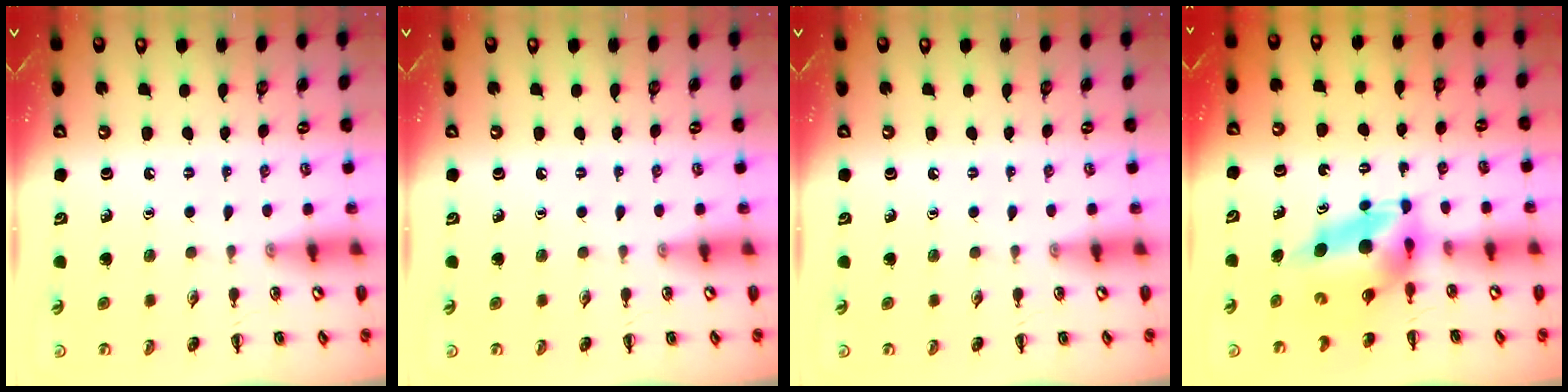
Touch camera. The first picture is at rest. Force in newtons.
{"total": 0.0}
{"total": 0.0}
{"total": 6.8, "press": 6.5, "slide": 1.9}